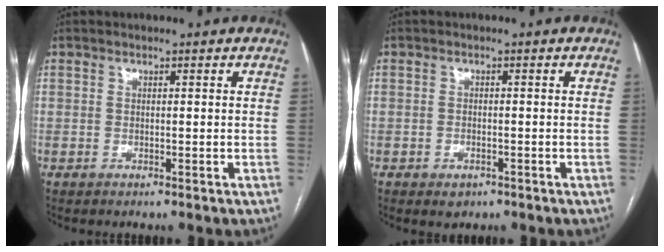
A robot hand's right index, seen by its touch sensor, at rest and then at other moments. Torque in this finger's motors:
{"motor_torque": [0.22, -0.21, 0.14, 0.01]}